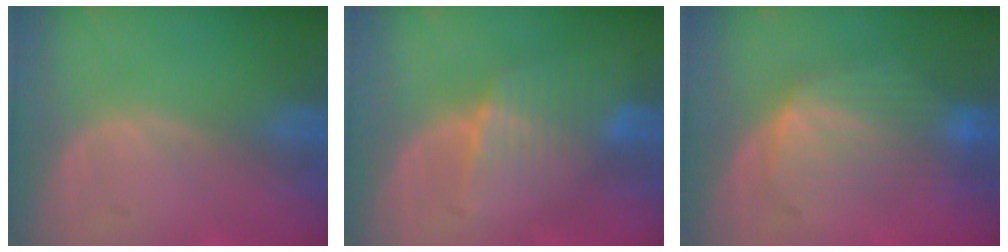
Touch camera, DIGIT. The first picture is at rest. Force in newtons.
{"total": 6.5, "press": 5.7, "slide": 3.2}
{"total": 7.5, "press": 7.3, "slide": 1.7}